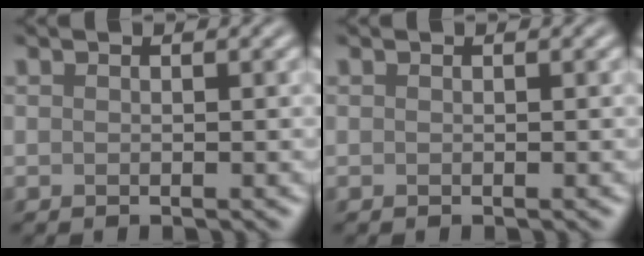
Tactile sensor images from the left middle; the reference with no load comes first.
{"total": 0.0}